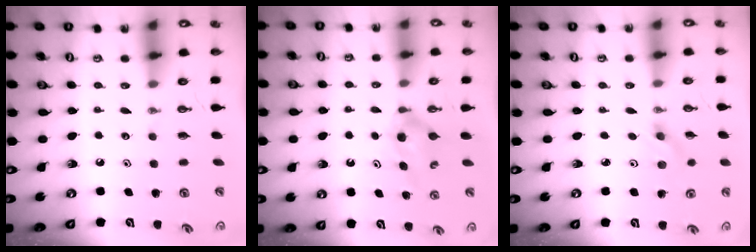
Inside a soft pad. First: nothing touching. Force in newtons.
{"total": 4.5, "press": 4.4, "slide": 1.1}
{"total": 3.3, "press": 3.0, "slide": 1.4}